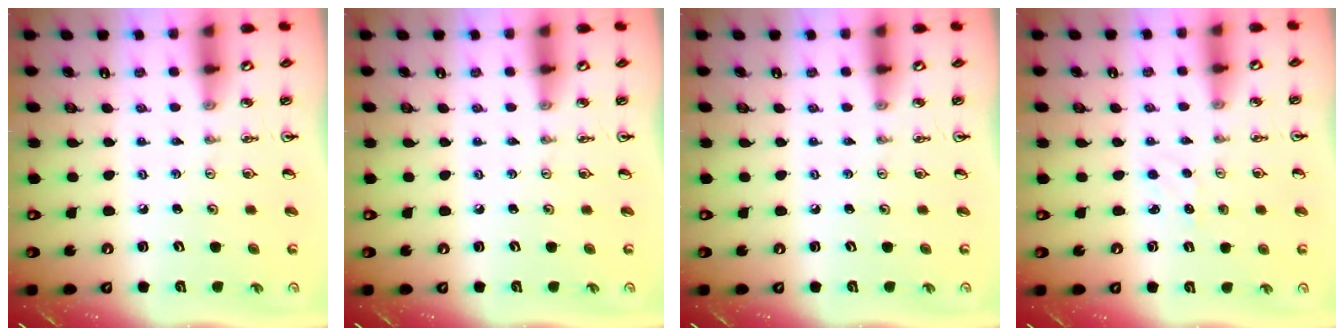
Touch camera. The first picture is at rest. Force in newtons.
{"total": 0.0}
{"total": 0.0}
{"total": 1.2, "press": 1.1, "slide": 0.2}